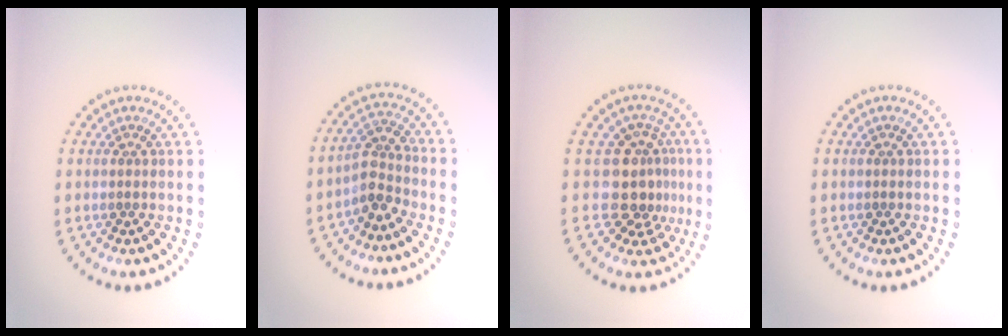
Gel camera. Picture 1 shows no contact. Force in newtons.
{"total": 2.7, "press": 2.1, "slide": 1.8}
{"total": 3.9, "press": 2.9, "slide": 2.6}
{"total": 0.0}